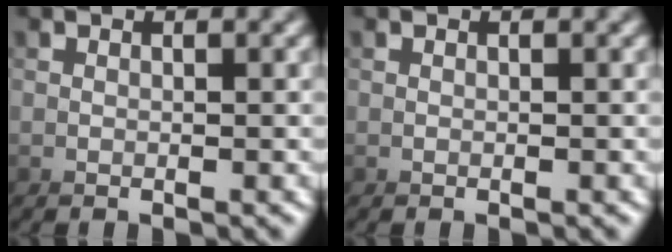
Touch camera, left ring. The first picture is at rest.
{"total": 0.0}